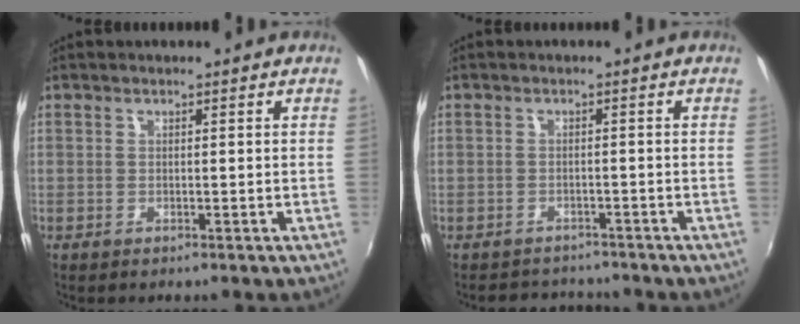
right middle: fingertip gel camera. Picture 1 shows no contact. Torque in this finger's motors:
{"motor_torque": [0.02, -0.30, -0.42, -0.09]}